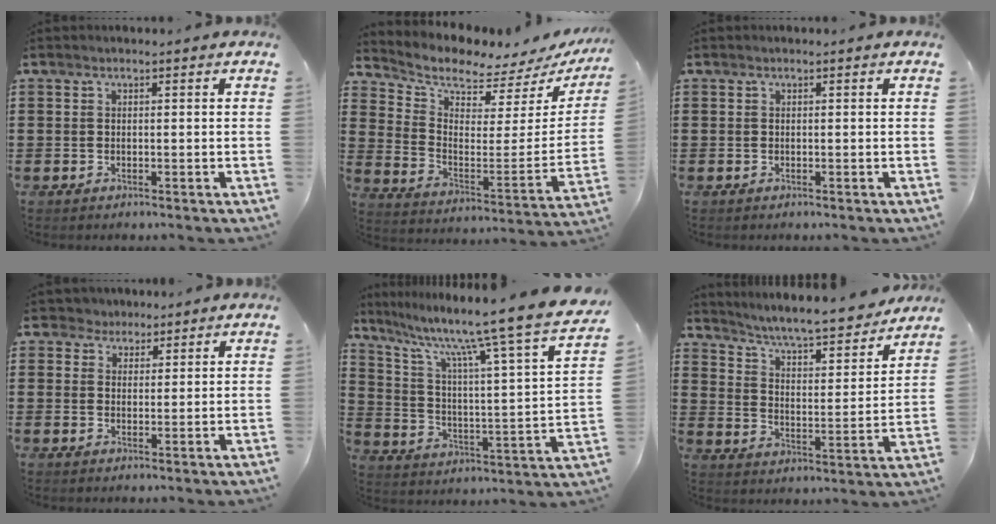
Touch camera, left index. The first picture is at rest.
{"total": 5.2, "force": [5.0, 1.0, 1.1], "torque": [-0.048, -0.058, 0.082]}
{"total": 0.0}
{"total": 3.1, "force": [2.2, 2.1, 0.0], "torque": [-0.017, 0.012, 0.040]}
{"total": 10.7, "force": [8.7, -0.2, 6.3], "torque": [-0.132, -0.081, 0.128]}
{"total": 6.2, "force": [5.8, -0.3, 2.2], "torque": [-0.068, -0.046, 0.092]}